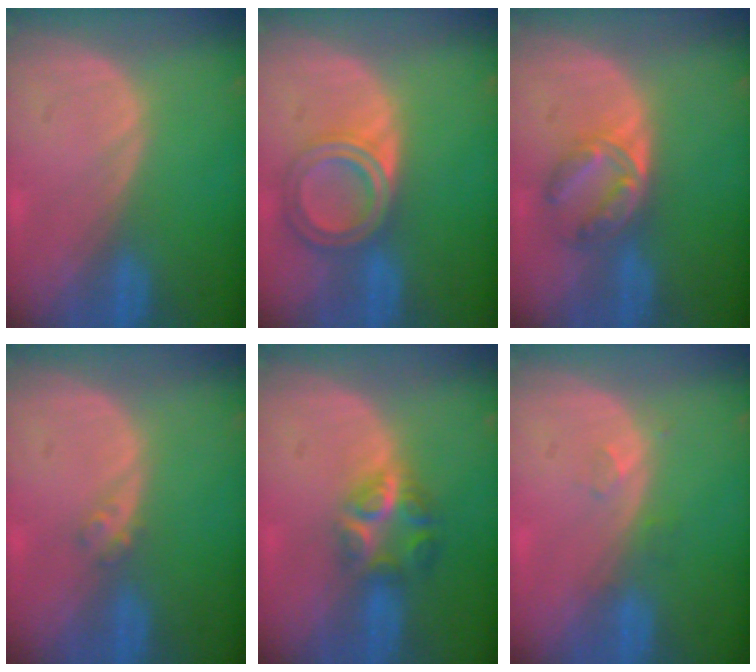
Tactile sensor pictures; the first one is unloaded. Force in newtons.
{"total": 6.7, "press": 6.0, "slide": 3.2}
{"total": 6.0, "press": 5.6, "slide": 2.2}
{"total": 1.6, "press": 1.4, "slide": 0.8}
{"total": 6.1, "press": 5.5, "slide": 2.6}
{"total": 1.9, "press": 1.6, "slide": 1.0}